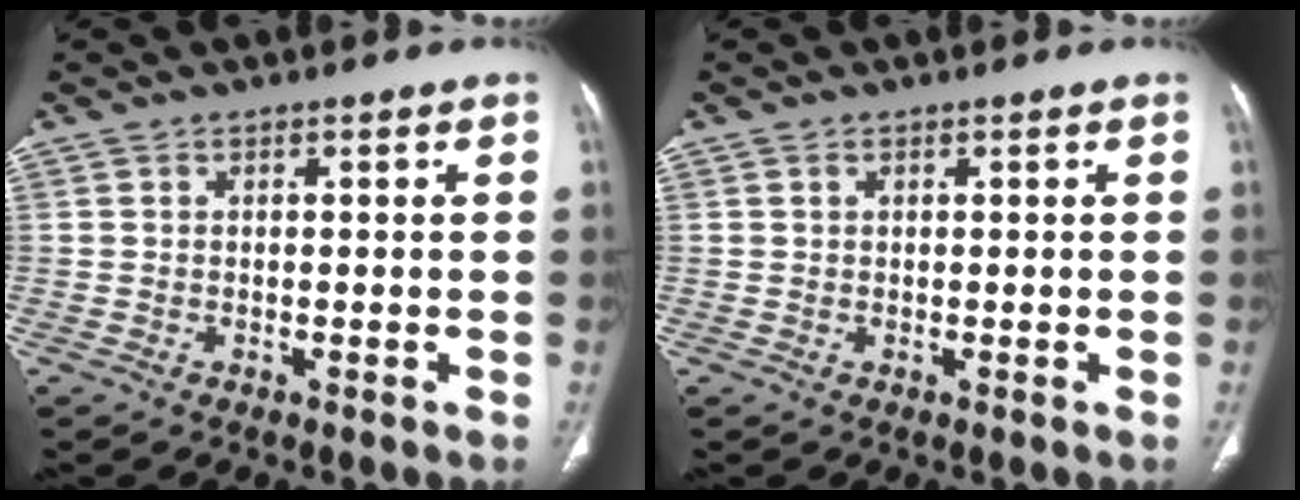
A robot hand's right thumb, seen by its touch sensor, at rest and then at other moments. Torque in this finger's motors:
{"motor_torque": [0.08, -0.33, -0.36, 0.10, 0.05]}